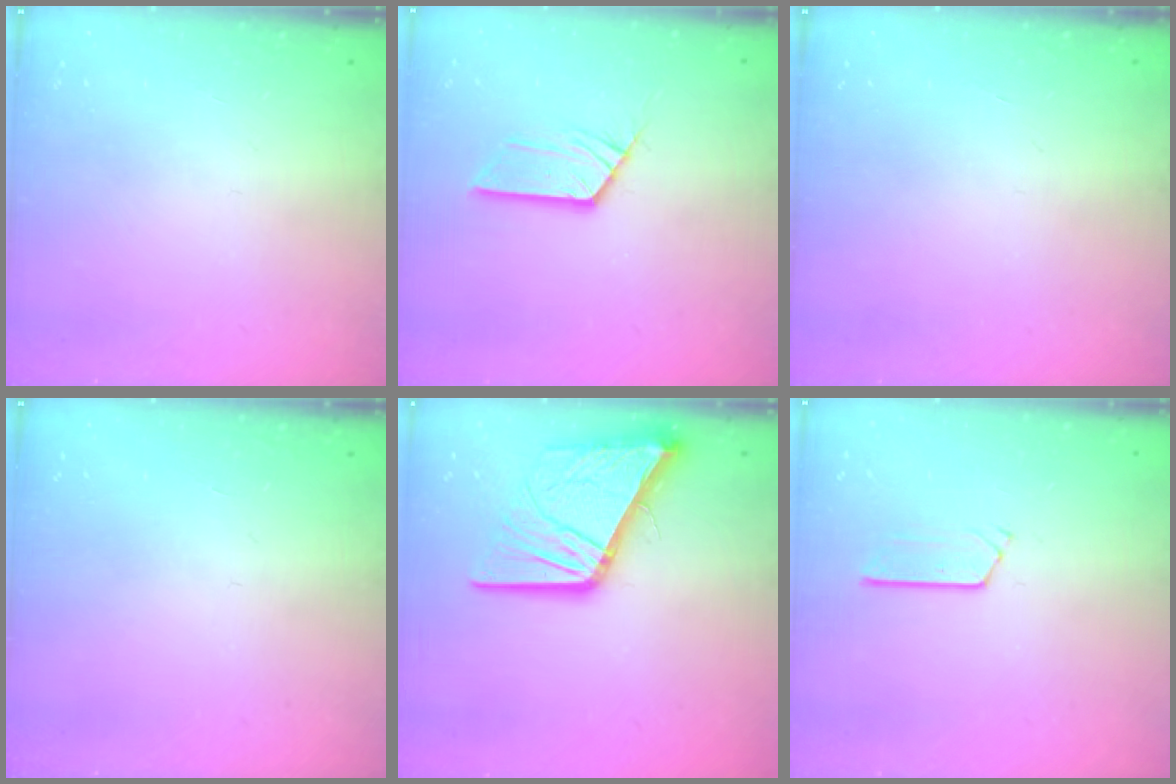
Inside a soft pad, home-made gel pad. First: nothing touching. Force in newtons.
{"total": 7.8, "press": 7.7, "slide": 0.5}
{"total": 0.0}
{"total": 0.0}
{"total": 17.2, "press": 17.0, "slide": 2.0}
{"total": 2.7, "press": 2.7, "slide": 0.2}